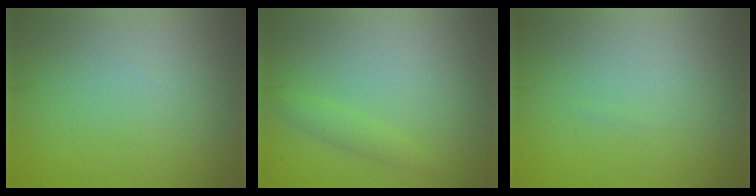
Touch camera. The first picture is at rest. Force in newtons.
{"total": 1.3, "press": 1.3, "slide": 0.1}
{"total": 0.0}